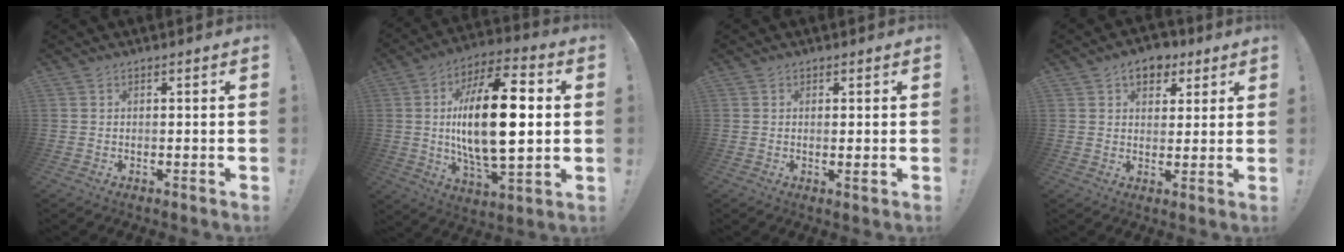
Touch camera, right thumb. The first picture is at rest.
{"total": 23.7, "force": [1.4, 9.7, 21.6], "torque": [-0.384, -0.005, 0.011]}
{"total": 1.5, "force": [0.4, 0.1, 1.5], "torque": [-0.010, -0.007, 0.003]}
{"total": 7.5, "force": [3.9, 5.3, 3.6], "torque": [-0.044, -0.011, 0.072]}